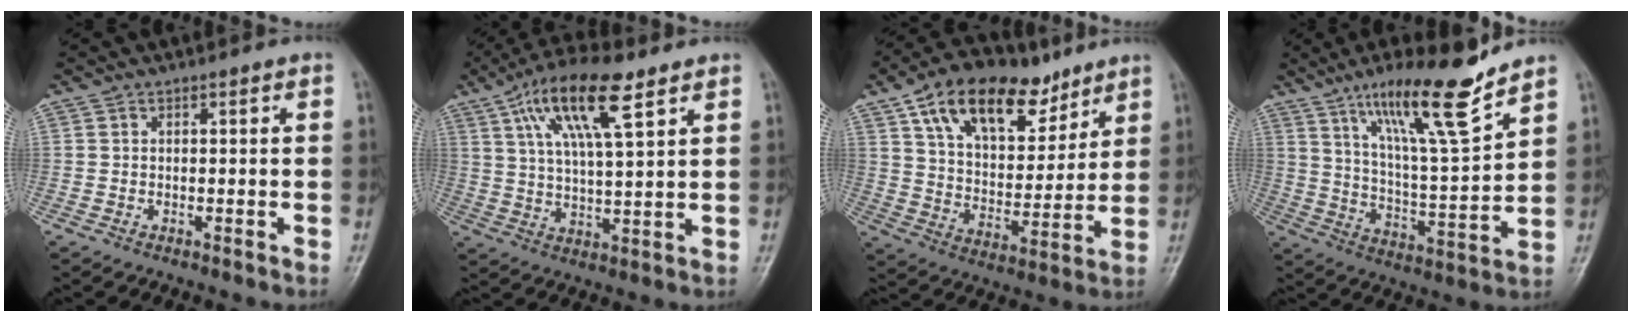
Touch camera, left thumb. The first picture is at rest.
{"total": 14.5, "force": [7.2, 4.4, 11.7], "torque": [-0.204, -0.011, 0.129]}
{"total": 20.0, "force": [11.8, 10.9, 11.9], "torque": [-0.153, -0.034, 0.203]}
{"total": 16.1, "force": [11.3, 2.1, 11.2], "torque": [-0.180, -0.069, 0.200]}